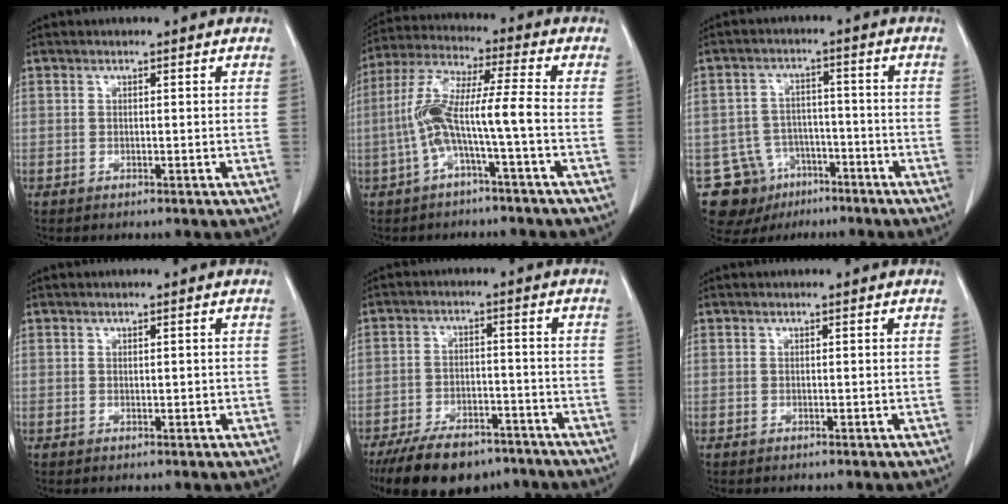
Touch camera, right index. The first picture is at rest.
{"total": 9.2, "force": [-2.4, -0.1, 8.8], "torque": [-0.185, 0.027, -0.048]}
{"total": 11.2, "force": [-6.5, 8.9, 2.0], "torque": [-0.045, 0.033, -0.092]}
{"total": 0.8, "force": [0.0, 0.4, 0.6], "torque": [-0.010, 0.000, 0.002]}
{"total": 13.8, "force": [-10.7, 5.8, 6.6], "torque": [-0.108, -0.004, -0.165]}
{"total": 0.0}